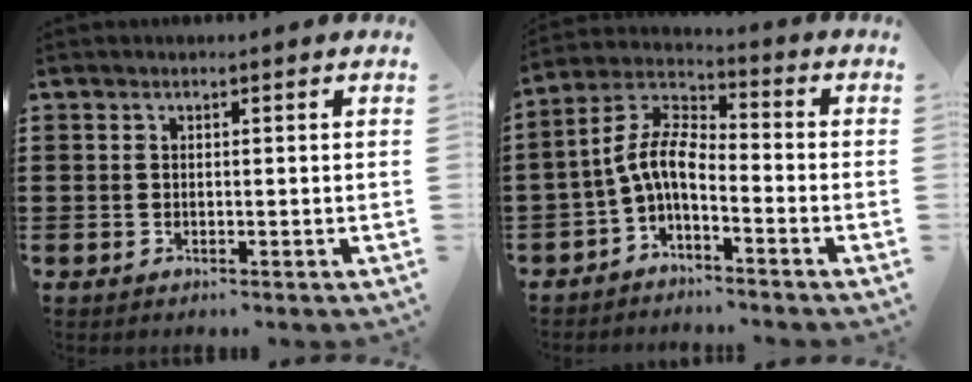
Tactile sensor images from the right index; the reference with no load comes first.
{"total": 6.5, "force": [-2.2, 2.5, 5.5], "torque": [-0.141, -0.019, -0.053]}